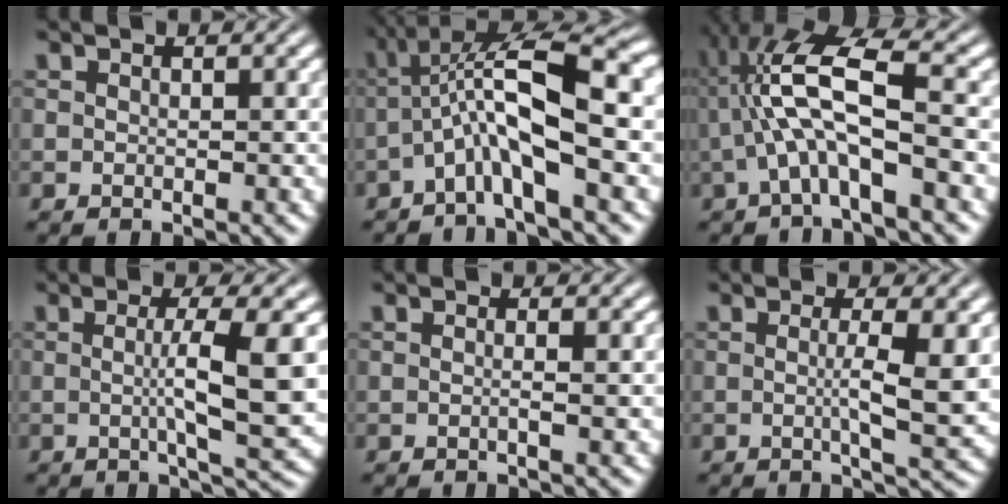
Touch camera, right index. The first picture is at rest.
{"total": 8.0, "force": [0.9, 2.4, 7.6], "torque": [-0.124, 0.004, 0.017]}
{"total": 7.2, "force": [1.2, 2.7, 6.6], "torque": [-0.130, 0.000, 0.022]}
{"total": 5.8, "force": [0.3, -0.5, 5.8], "torque": [-0.074, -0.001, 0.005]}
{"total": 1.1, "force": [-0.2, -0.6, 0.8], "torque": [-0.017, -0.002, -0.003]}
{"total": 3.6, "force": [0.4, -0.9, 3.5], "torque": [-0.048, -0.008, 0.006]}